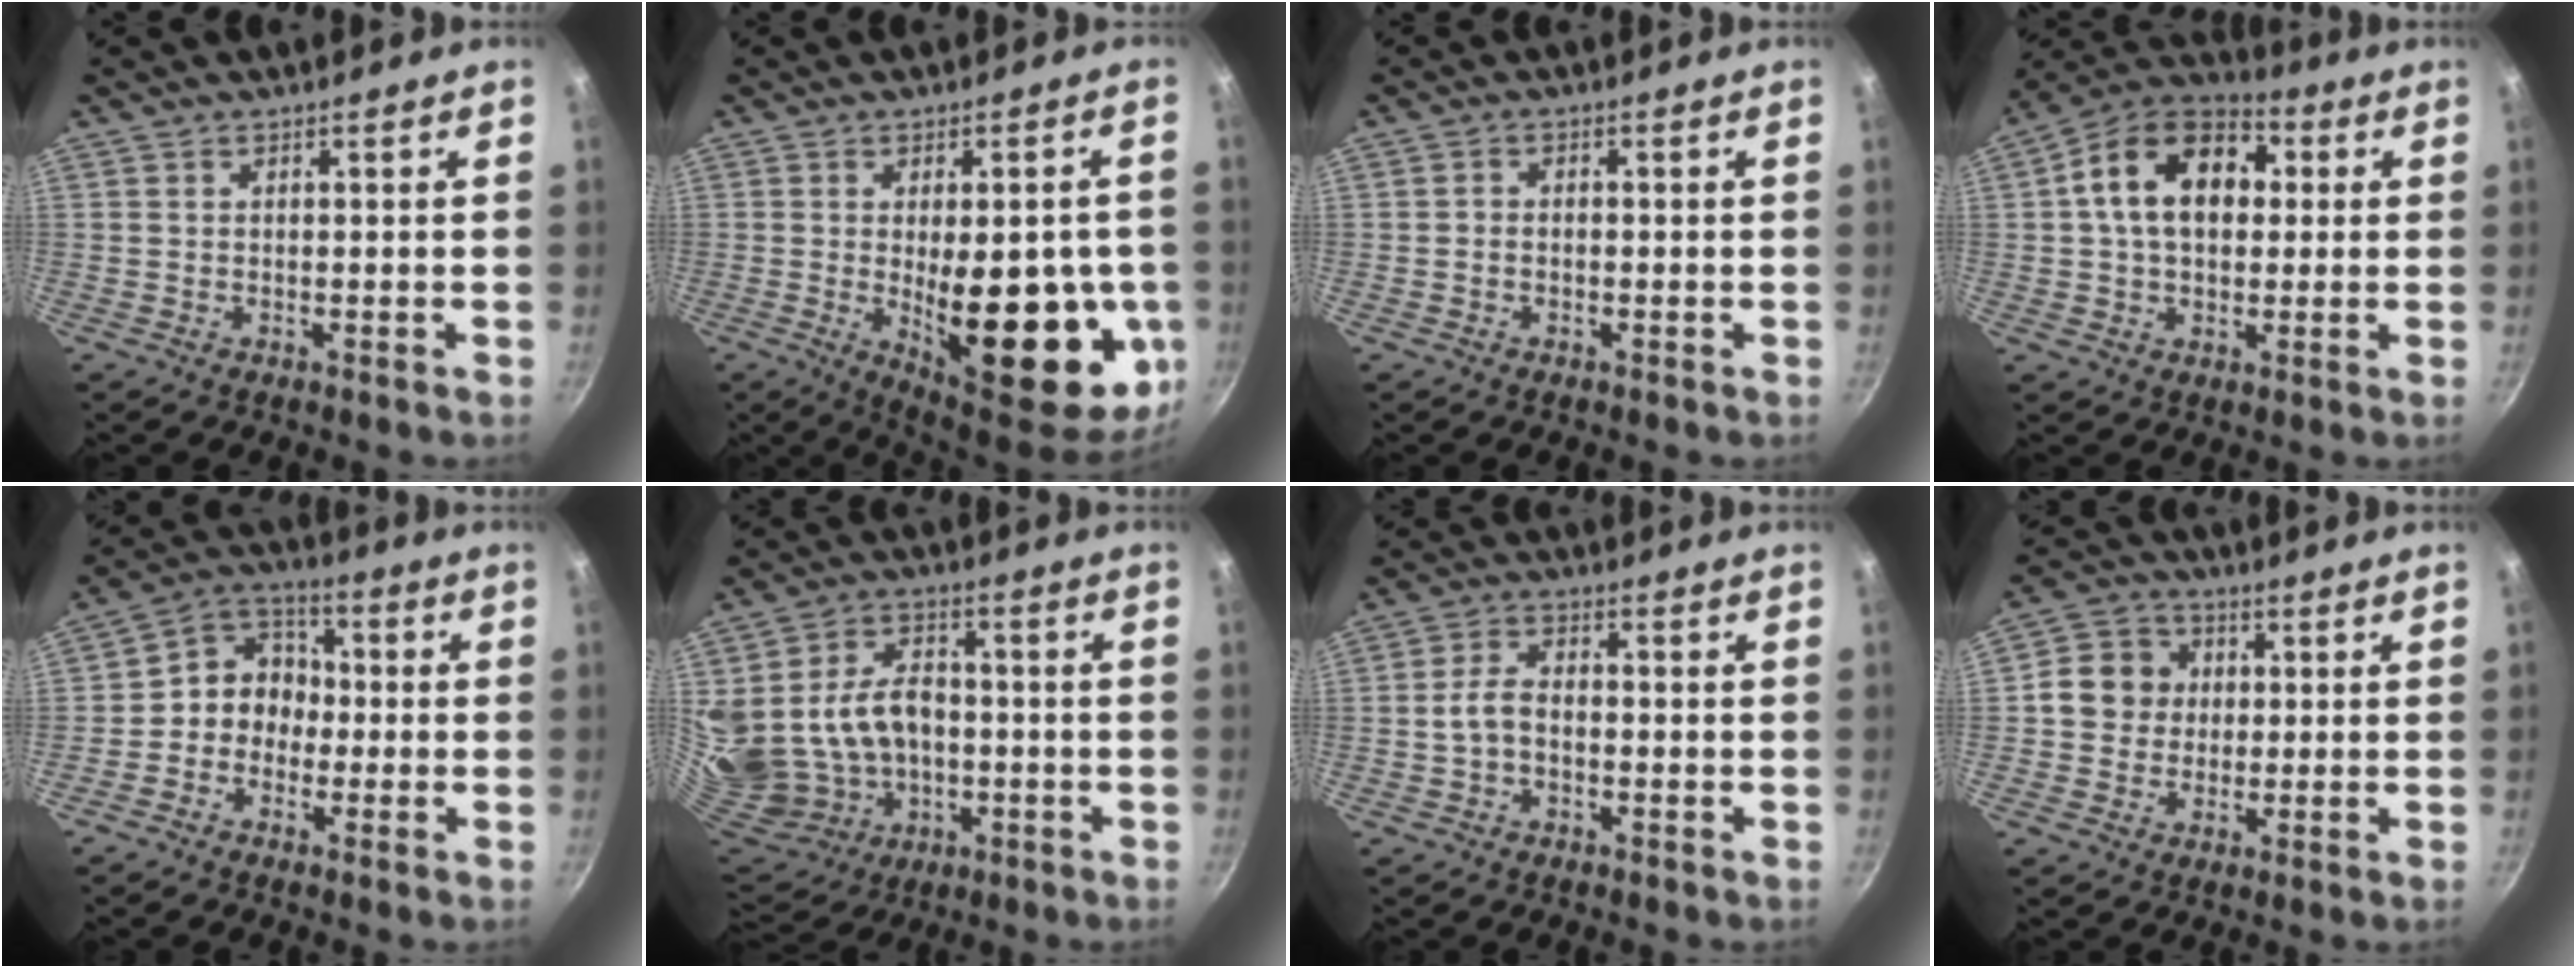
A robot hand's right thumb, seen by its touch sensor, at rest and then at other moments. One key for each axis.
{"total": 23.9, "fx": -3.7, "fy": 9.9, "fz": 21.4, "tx": -0.241, "ty": -0.018, "tz": -0.031}
{"total": 1.4, "fx": -0.6, "fy": 1.0, "fz": 0.8, "tx": -0.017, "ty": 0.008, "tz": -0.012}
{"total": 16.0, "fx": 2.8, "fy": 11.1, "fz": 11.2, "tx": -0.153, "ty": 0.028, "tz": 0.026}
{"total": 8.1, "fx": -1.6, "fy": 7.0, "fz": 3.7, "tx": -0.018, "ty": 0.039, "tz": -0.050}
{"total": 20.3, "fx": -0.9, "fy": 15.8, "fz": 12.6, "tx": -0.251, "ty": 0.019, "tz": 0.011}
{"total": 4.7, "fx": -1.2, "fy": 2.9, "fz": 3.5, "tx": -0.064, "ty": 0.025, "tz": -0.026}
{"total": 8.3, "fx": 0.7, "fy": 7.5, "fz": 3.4, "tx": -0.026, "ty": 0.012, "tz": -0.004}